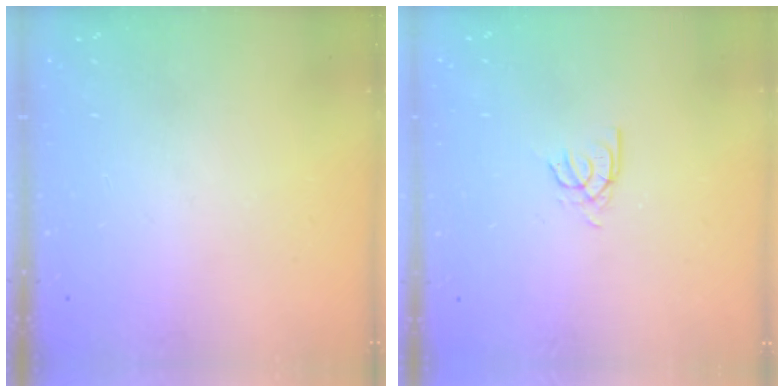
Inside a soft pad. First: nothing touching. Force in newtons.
{"total": 2.7, "press": 2.7, "slide": 0.2}